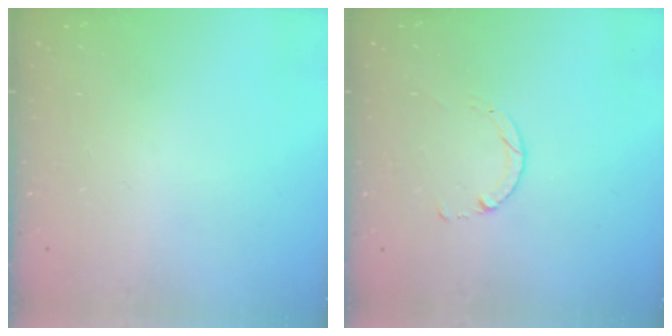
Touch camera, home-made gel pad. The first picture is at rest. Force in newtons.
{"total": 1.4, "press": 1.4, "slide": 0.2}